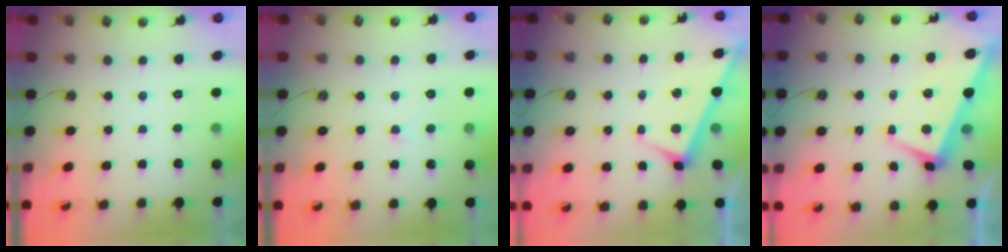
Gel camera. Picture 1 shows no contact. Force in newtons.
{"total": 0.8, "press": 0.4, "slide": 0.6}
{"total": 3.1, "press": 3.1, "slide": 0.0}
{"total": 1.1, "press": 0.5, "slide": 1.0}